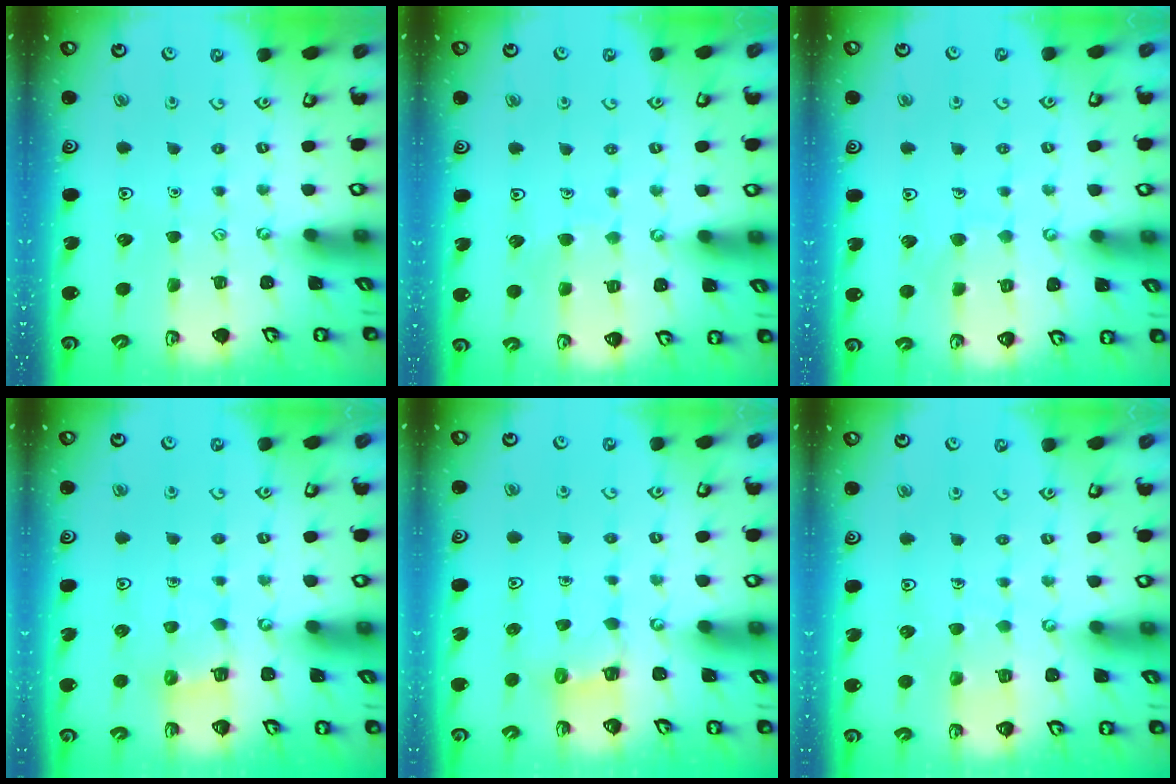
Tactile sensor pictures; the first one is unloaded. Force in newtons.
{"total": 4.4, "press": 4.4, "slide": 0.3}
{"total": 5.1, "press": 5.1, "slide": 0.5}
{"total": 4.6, "press": 4.6, "slide": 0.3}
{"total": 2.9, "press": 2.9, "slide": 0.3}
{"total": 4.2, "press": 4.2, "slide": 0.2}